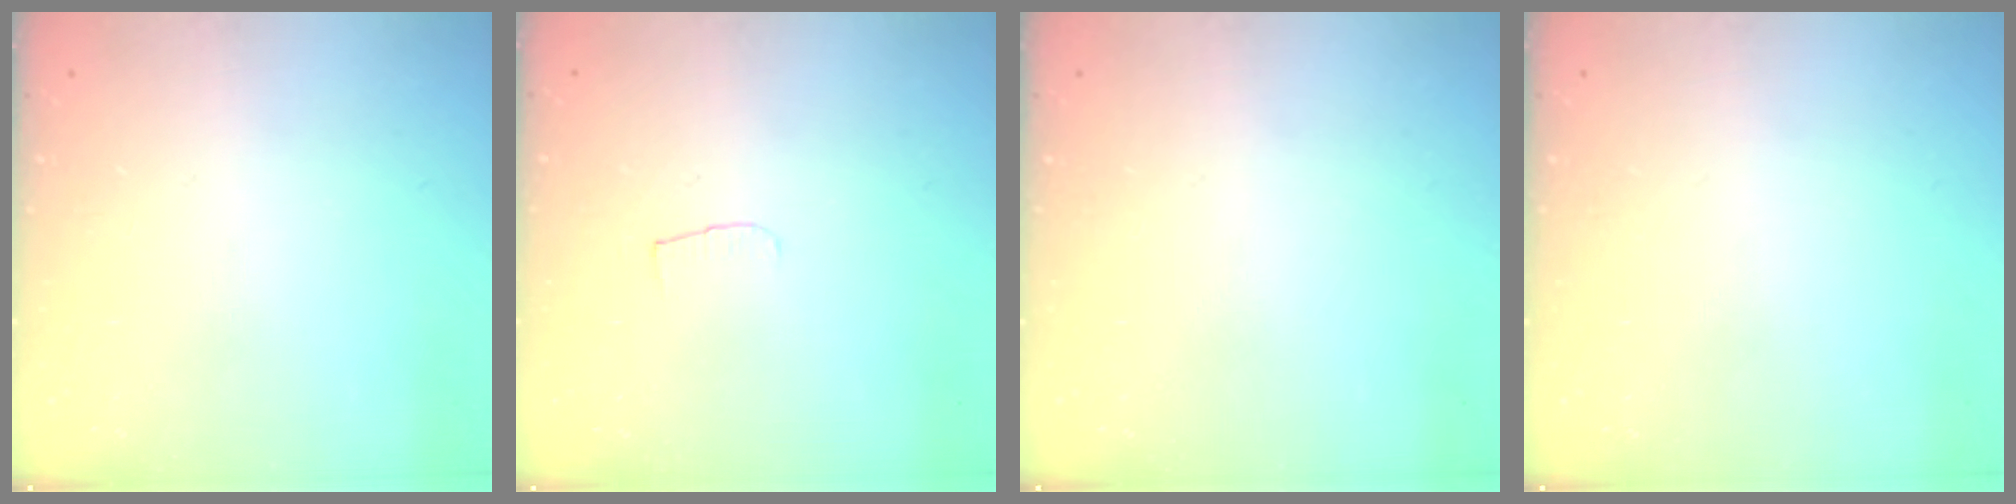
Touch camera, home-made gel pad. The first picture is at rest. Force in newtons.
{"total": 3.8, "press": 3.8, "slide": 0.4}
{"total": 0.0}
{"total": 0.0}